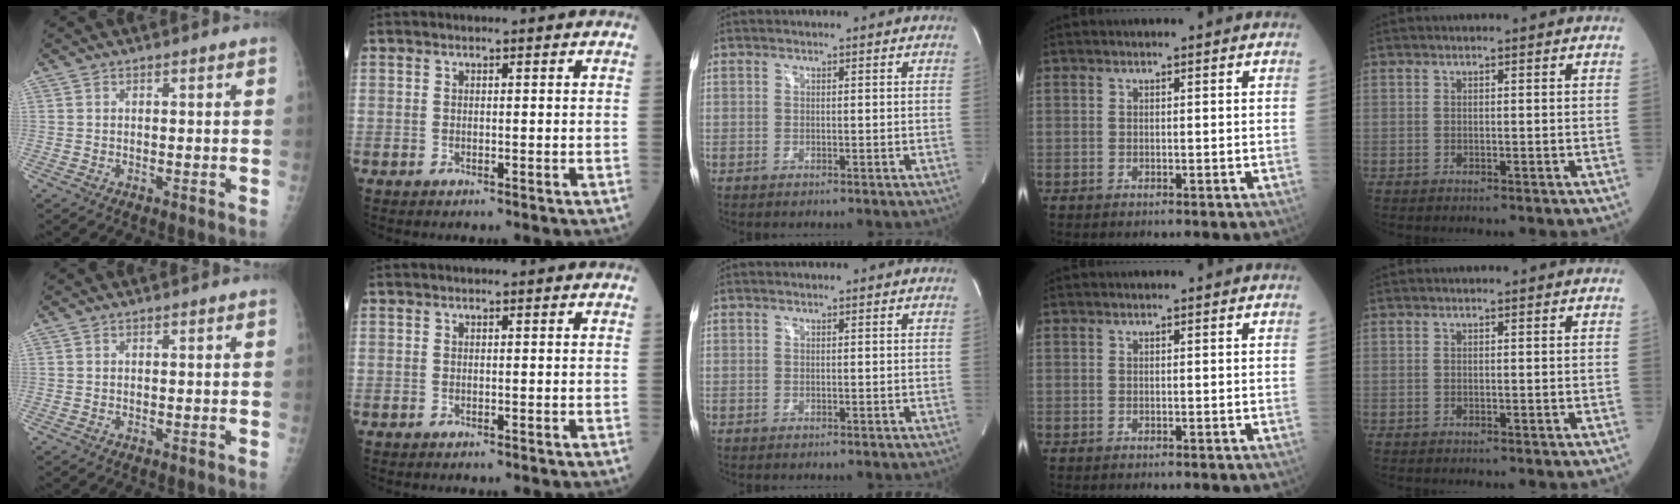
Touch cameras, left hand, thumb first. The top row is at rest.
{}